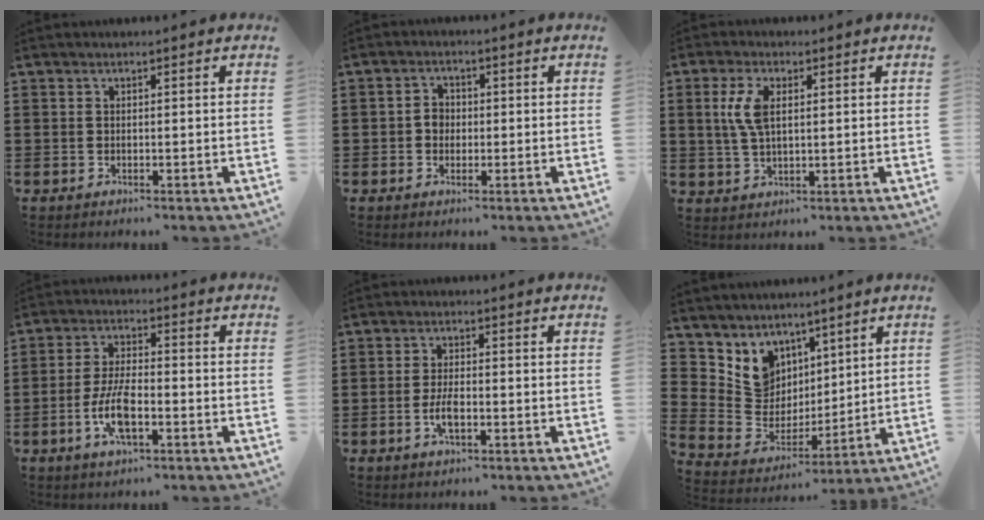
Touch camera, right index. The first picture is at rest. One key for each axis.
{"total": 2.4, "fx": -0.3, "fy": 2.0, "fz": 1.2, "tx": -0.029, "ty": 0.007, "tz": -0.009}
{"total": 5.6, "fx": 1.2, "fy": 2.5, "fz": 4.9, "tx": -0.111, "ty": 0.007, "tz": 0.017}
{"total": 7.4, "fx": -2.5, "fy": 2.8, "fz": 6.4, "tx": -0.146, "ty": -0.007, "tz": -0.052}
{"total": 3.6, "fx": -1.3, "fy": 1.3, "fz": 3.1, "tx": -0.069, "ty": -0.001, "tz": -0.026}
{"total": 7.7, "fx": 4.5, "fy": 6.2, "fz": 0.7, "tx": -0.063, "ty": -0.042, "tz": 0.091}